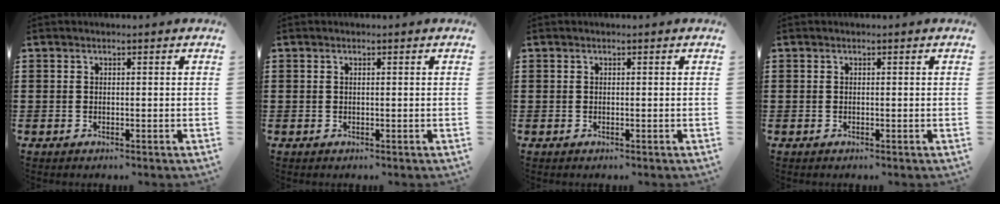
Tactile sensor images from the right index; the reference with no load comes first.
{"total": 0.0}
{"total": 0.0}
{"total": 0.0}